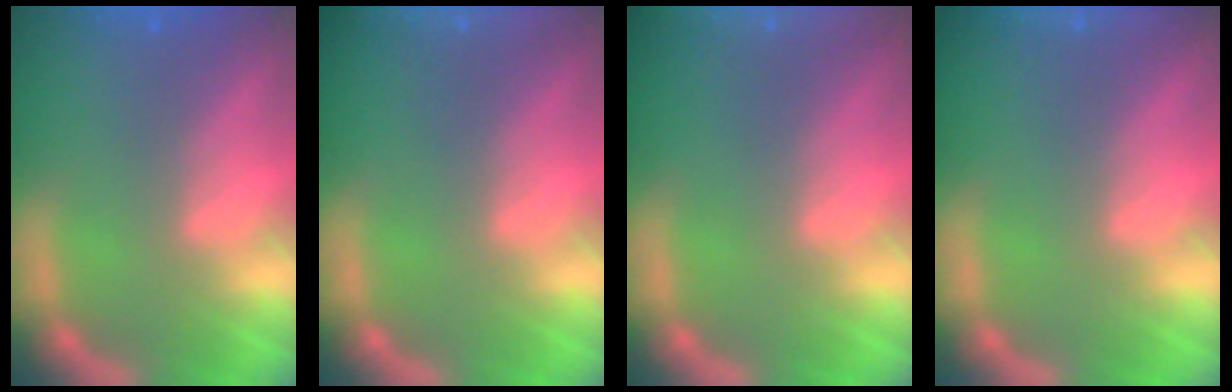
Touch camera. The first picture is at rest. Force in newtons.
{"total": 3.0}
{"total": 5.0}
{"total": 1.9}